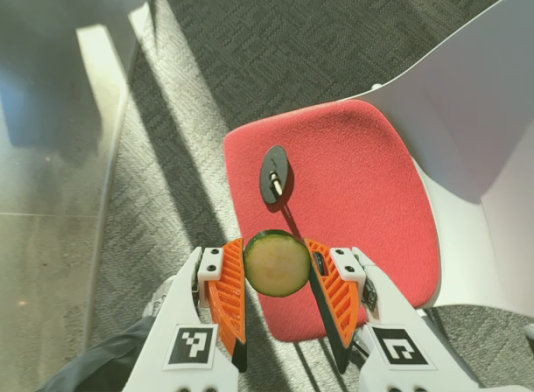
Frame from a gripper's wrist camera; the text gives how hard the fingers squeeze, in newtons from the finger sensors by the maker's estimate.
{"total": 7.3, "left": 7.3, "right": 7.2}